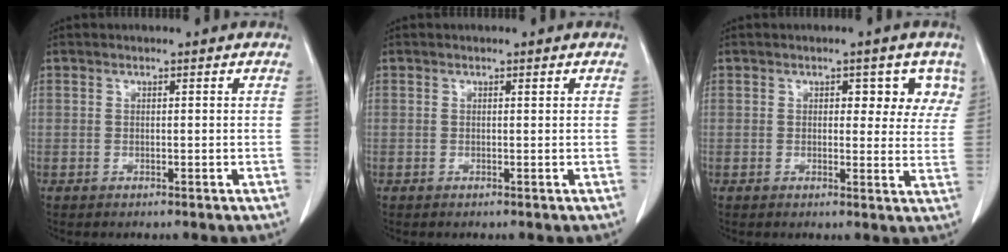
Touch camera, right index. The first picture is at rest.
{"total": 0.0}
{"total": 5.3, "force": [2.6, 3.1, 3.4], "torque": [-0.016, 0.004, 0.023]}